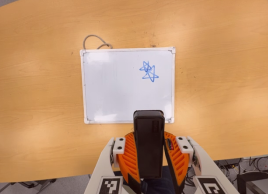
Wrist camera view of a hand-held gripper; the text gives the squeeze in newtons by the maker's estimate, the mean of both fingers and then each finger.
{"total": 9.7, "left": 8.0, "right": 11.3}